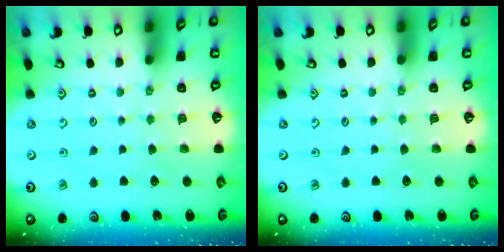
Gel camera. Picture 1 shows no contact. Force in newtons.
{"total": 0.0}